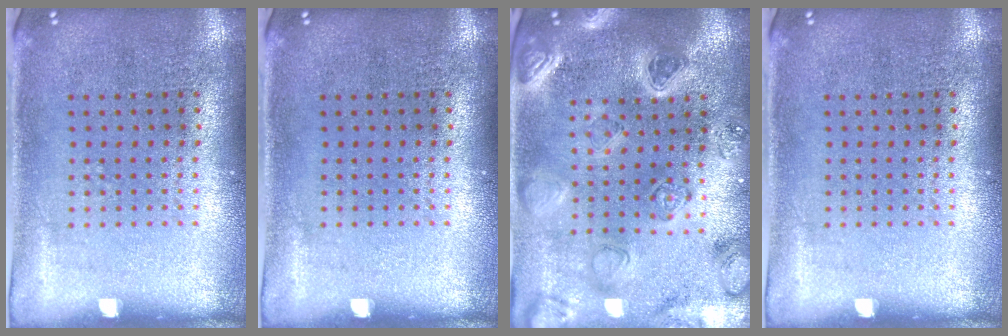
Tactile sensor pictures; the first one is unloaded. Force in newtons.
{"total": 0.0}
{"total": 2.2, "press": 2.2, "slide": 0.2}
{"total": 0.0}